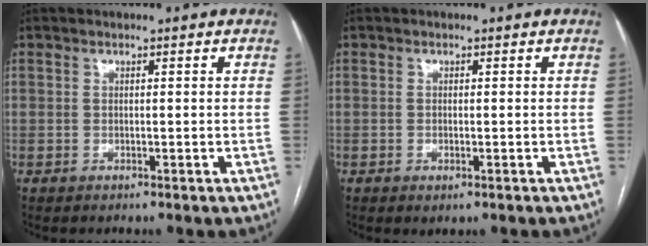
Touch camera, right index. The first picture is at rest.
{"total": 1.0, "force": [-0.3, 0.4, 0.8], "torque": [-0.013, -0.005, 0.000]}